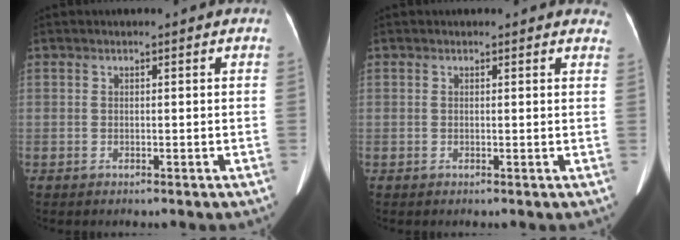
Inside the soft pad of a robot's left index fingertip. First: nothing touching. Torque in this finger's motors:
{"motor_torque": [0.17, -0.07, 0.03, -0.01]}